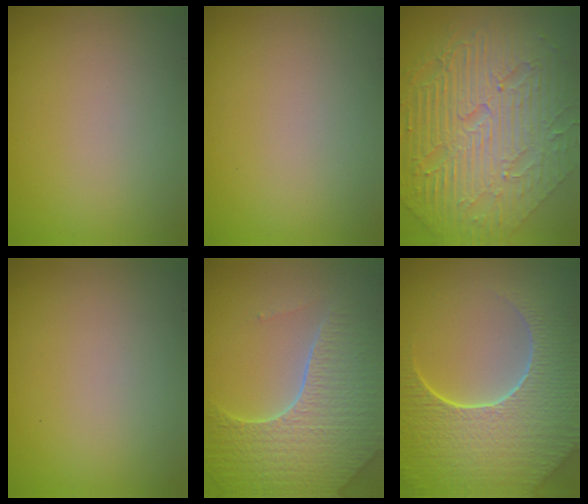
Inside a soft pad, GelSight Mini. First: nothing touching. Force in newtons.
{"total": 0.0}
{"total": 11.3, "press": 7.6, "slide": 8.4}
{"total": 0.0}
{"total": 7.7, "press": 5.6, "slide": 5.3}
{"total": 9.3, "press": 6.7, "slide": 6.5}